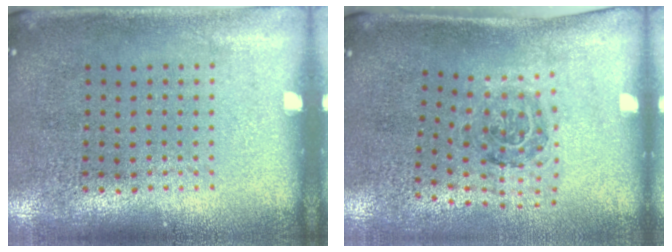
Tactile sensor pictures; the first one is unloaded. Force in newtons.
{"total": 1.3, "press": 1.1, "slide": 0.7}